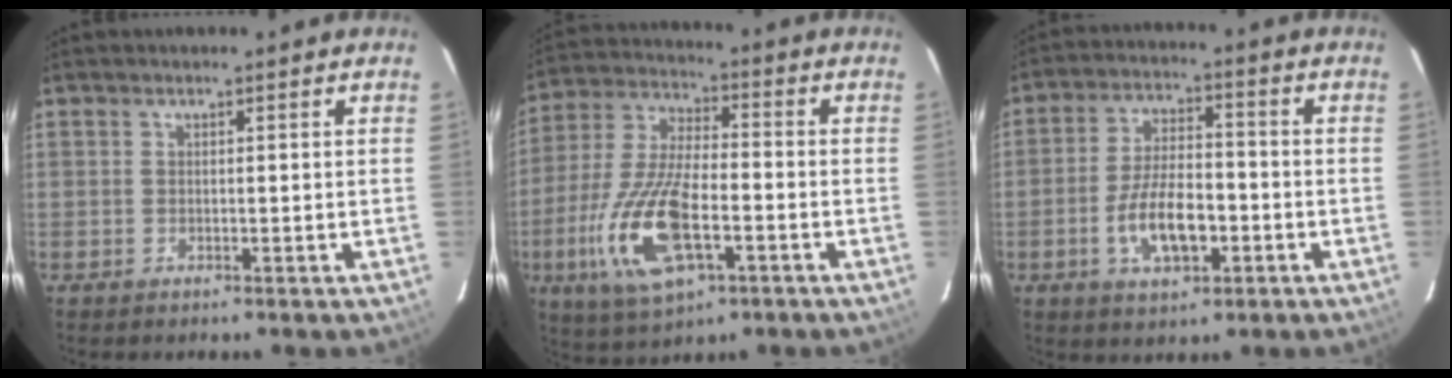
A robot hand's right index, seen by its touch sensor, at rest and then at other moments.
{"total": 17.5, "force": [-5.9, 7.2, 14.8], "torque": [-0.324, -0.015, -0.110]}
{"total": 10.2, "force": [-3.5, 4.5, 8.5], "torque": [-0.169, 0.004, -0.056]}